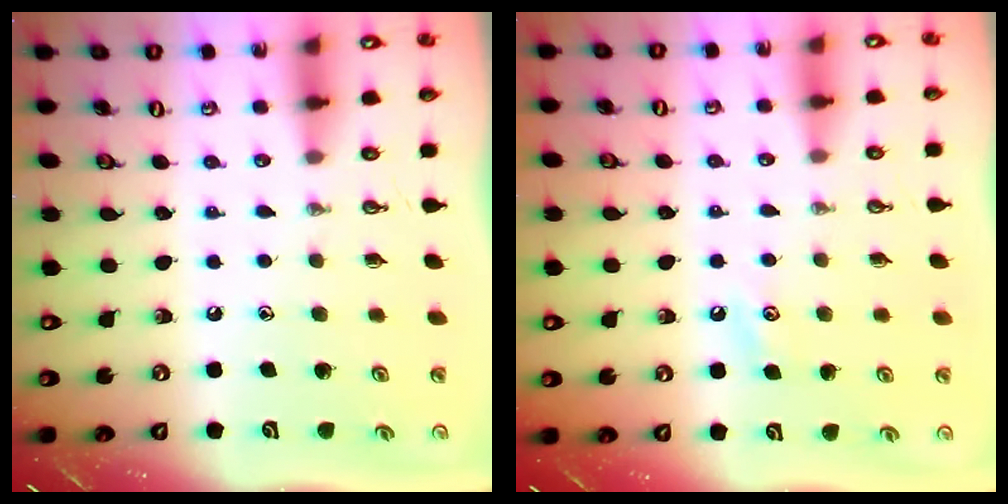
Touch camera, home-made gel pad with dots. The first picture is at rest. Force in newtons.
{"total": 2.8, "press": 2.7, "slide": 0.5}